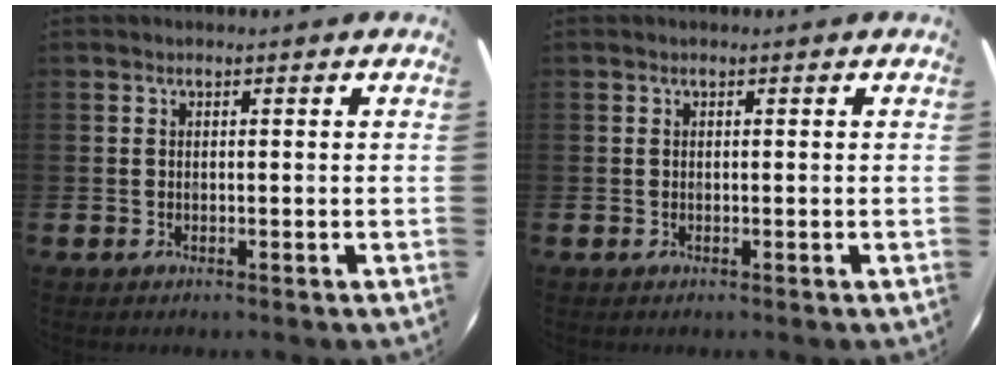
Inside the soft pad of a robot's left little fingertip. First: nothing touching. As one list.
[{"total": 0.0}]